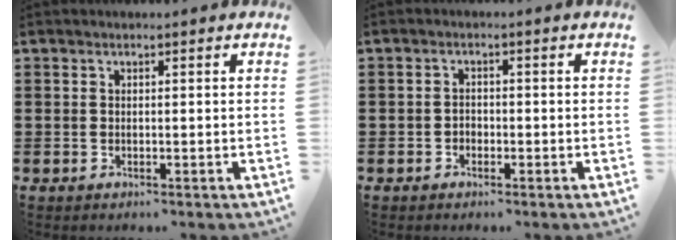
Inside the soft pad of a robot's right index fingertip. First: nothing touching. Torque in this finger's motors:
{"motor_torque": [1.13, 1.01, 0.01, 0.01]}